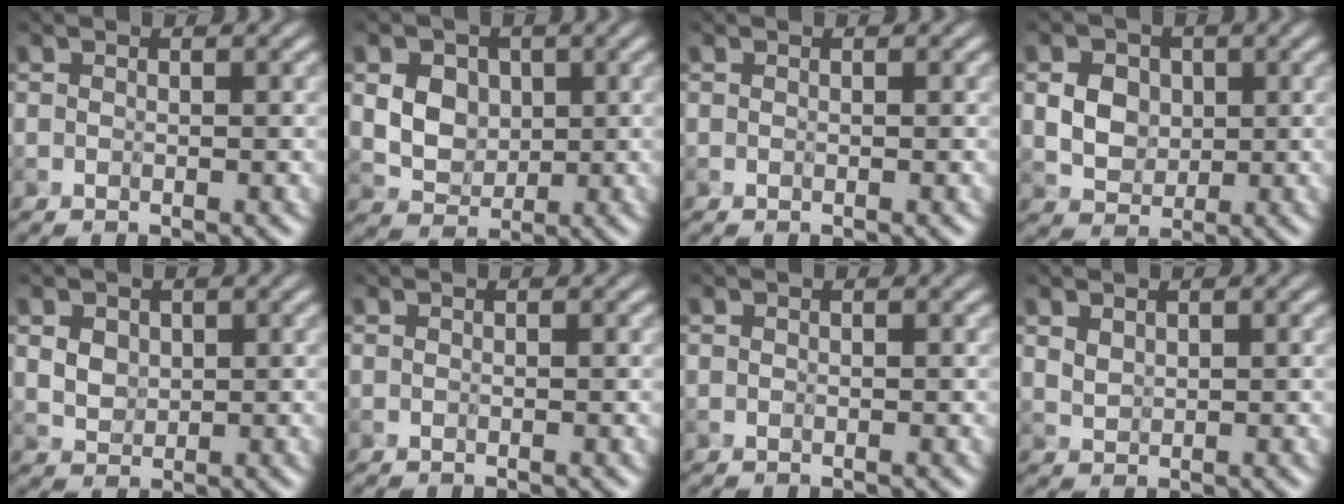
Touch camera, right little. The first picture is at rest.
{"total": 7.2, "force": [1.9, 5.8, 3.9], "torque": [-0.077, 0.025, 0.029]}
{"total": 0.0}
{"total": 5.1, "force": [1.1, 4.1, 2.8], "torque": [-0.059, 0.011, 0.016]}
{"total": 2.8, "force": [0.9, 2.1, 1.5], "torque": [-0.038, 0.006, 0.016]}
{"total": 0.0}
{"total": 0.0}
{"total": 1.4, "force": [0.8, 0.9, 0.7], "torque": [-0.021, -0.002, 0.020]}